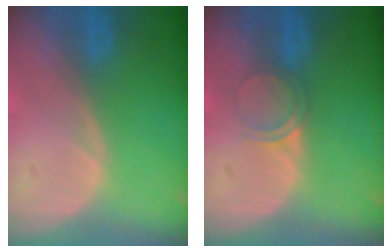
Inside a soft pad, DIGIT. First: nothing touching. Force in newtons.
{"total": 2.5, "press": 2.1, "slide": 1.2}